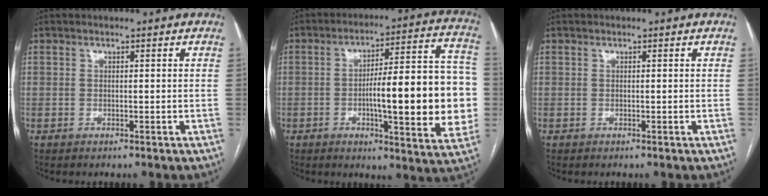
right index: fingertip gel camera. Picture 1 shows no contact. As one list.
[{"total": 20.4, "force": [-2.4, 3.9, 19.8], "torque": [-0.231, 0.028, -0.027]}, {"total": 0.0}]